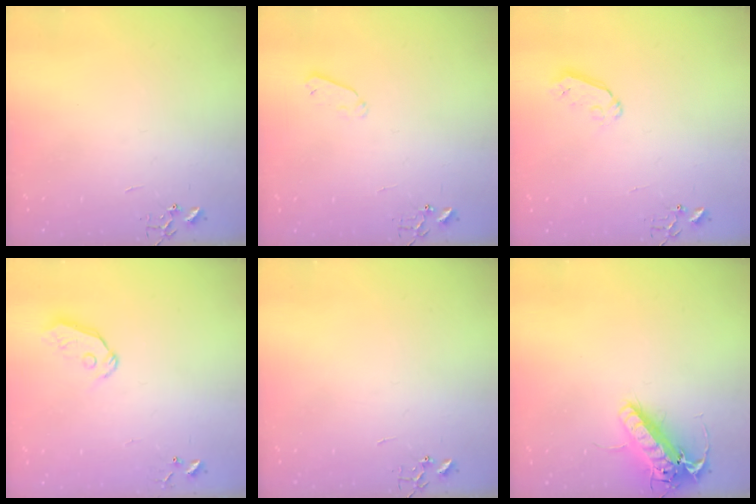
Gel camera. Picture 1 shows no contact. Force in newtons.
{"total": 4.2, "press": 4.2, "slide": 0.7}
{"total": 5.2, "press": 5.1, "slide": 0.5}
{"total": 6.8, "press": 6.8, "slide": 0.7}
{"total": 0.0}
{"total": 15.9, "press": 15.7, "slide": 2.8}